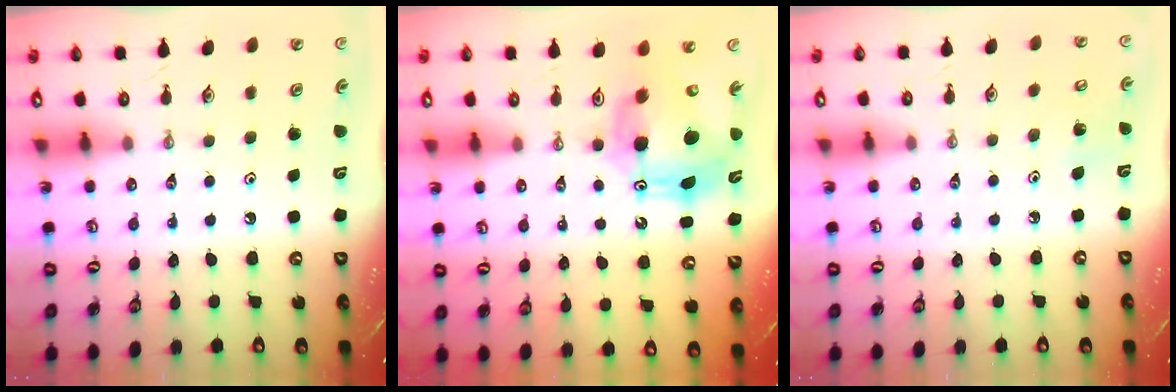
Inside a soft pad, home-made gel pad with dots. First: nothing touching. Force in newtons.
{"total": 13.0, "press": 12.9, "slide": 1.0}
{"total": 3.7, "press": 3.7, "slide": 0.3}